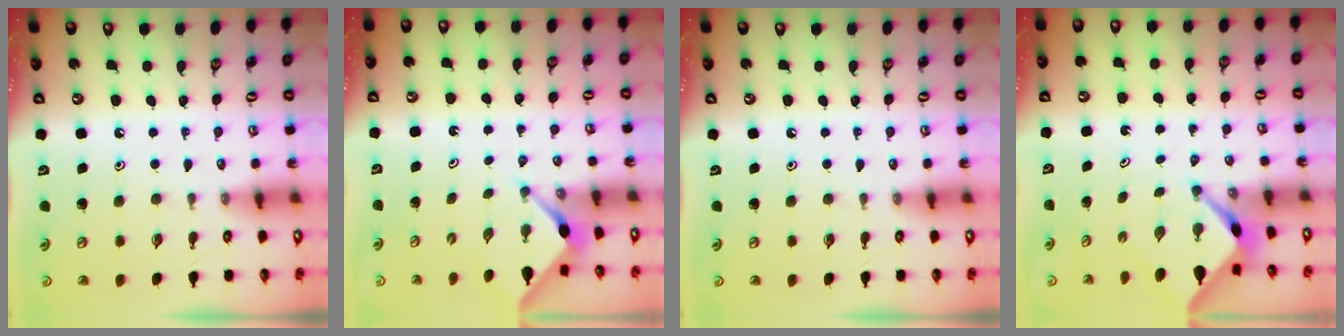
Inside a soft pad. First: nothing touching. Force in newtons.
{"total": 2.9, "press": 2.9, "slide": 0.4}
{"total": 0.0}
{"total": 2.8, "press": 2.8, "slide": 0.3}